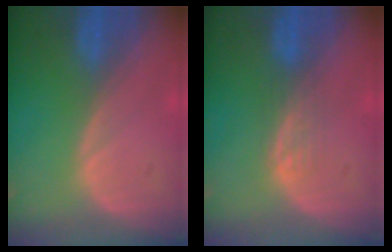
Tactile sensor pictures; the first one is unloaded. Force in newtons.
{"total": 2.4, "press": 2.3, "slide": 0.4}